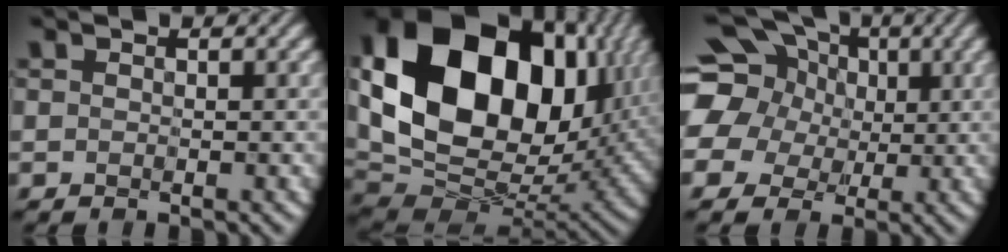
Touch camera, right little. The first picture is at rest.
{"total": 19.6, "force": [5.1, 13.3, 13.4], "torque": [-0.279, 0.016, 0.097]}
{"total": 17.7, "force": [5.4, 14.7, 8.2], "torque": [-0.211, 0.048, 0.072]}